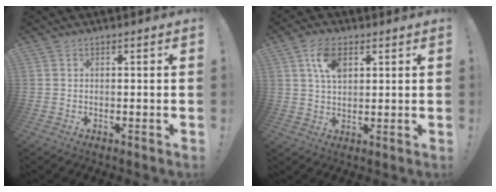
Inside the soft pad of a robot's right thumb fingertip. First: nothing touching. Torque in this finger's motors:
{"motor_torque": [0.51, 0.58, 1.01, -0.10, 0.11]}